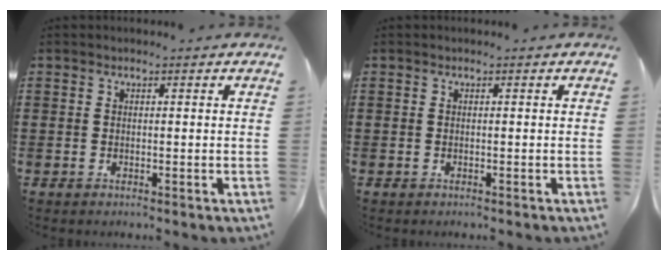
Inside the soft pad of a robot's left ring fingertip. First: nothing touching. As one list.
[{"total": 0.0}]